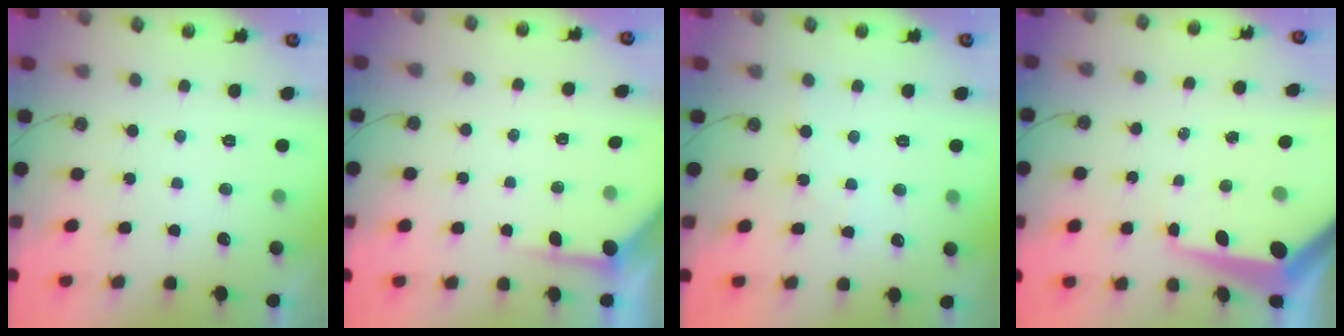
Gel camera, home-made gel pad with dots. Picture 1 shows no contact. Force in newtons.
{"total": 4.0, "press": 3.9, "slide": 0.4}
{"total": 3.2, "press": 3.2, "slide": 0.5}
{"total": 12.2, "press": 12.1, "slide": 1.0}